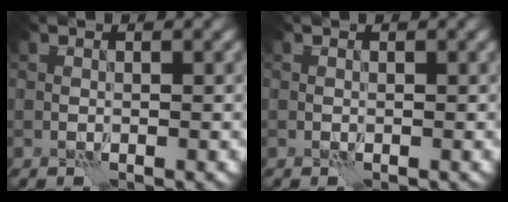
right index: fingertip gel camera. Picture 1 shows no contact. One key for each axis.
{"total": 0.0}